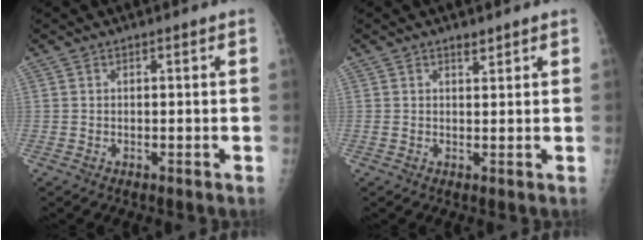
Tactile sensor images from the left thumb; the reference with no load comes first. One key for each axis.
{"total": 1.3, "fx": 1.2, "fy": 0.3, "fz": 0.4, "tx": 0.002, "ty": -0.007, "tz": 0.020}